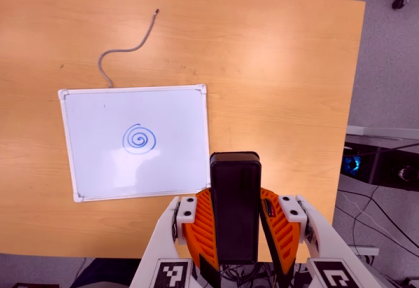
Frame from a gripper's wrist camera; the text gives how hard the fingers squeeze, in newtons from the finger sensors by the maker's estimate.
{"total": 8.5, "left": 7.4, "right": 9.6}